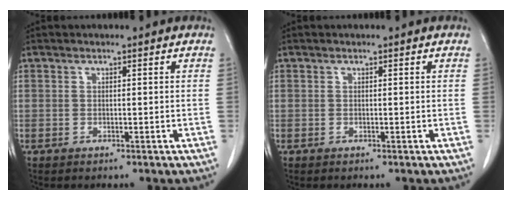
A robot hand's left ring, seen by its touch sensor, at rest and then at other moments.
{"total": 0.0}